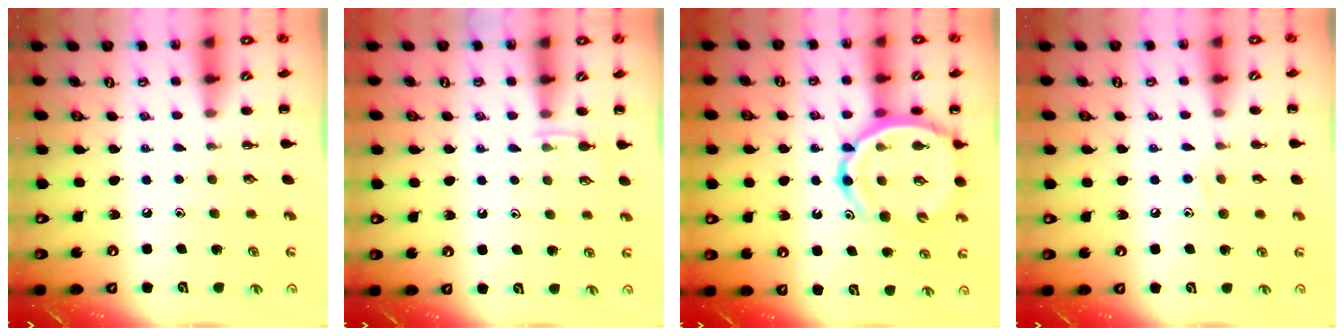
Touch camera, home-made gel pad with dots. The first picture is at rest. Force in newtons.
{"total": 4.3, "press": 4.1, "slide": 1.4}
{"total": 14.1, "press": 13.6, "slide": 3.7}
{"total": 7.4, "press": 7.1, "slide": 2.0}